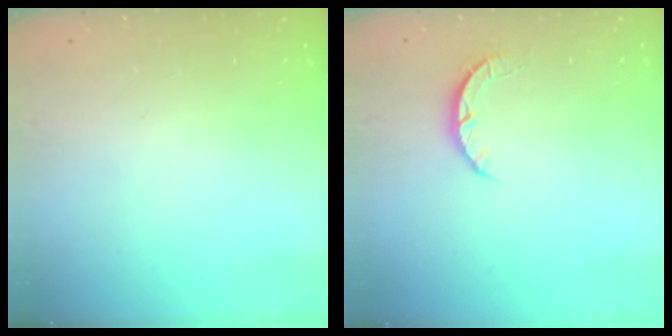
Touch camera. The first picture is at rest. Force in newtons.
{"total": 2.7, "press": 2.7, "slide": 0.4}